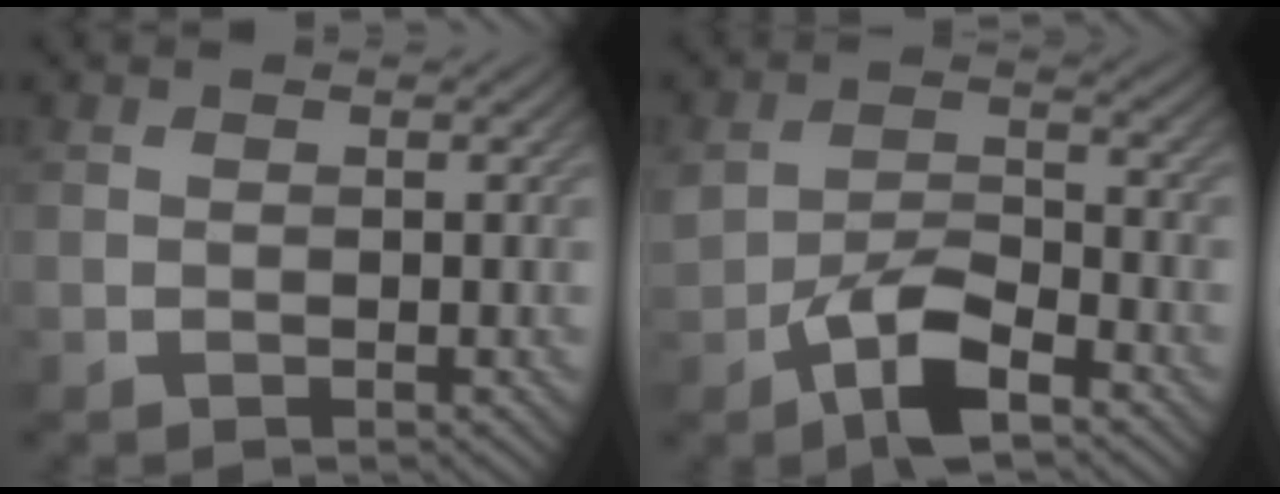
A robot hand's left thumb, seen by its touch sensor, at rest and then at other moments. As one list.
[{"total": 6.9, "force": [-3.5, 3.4, 4.9], "torque": [-0.098, -0.004, -0.071]}]